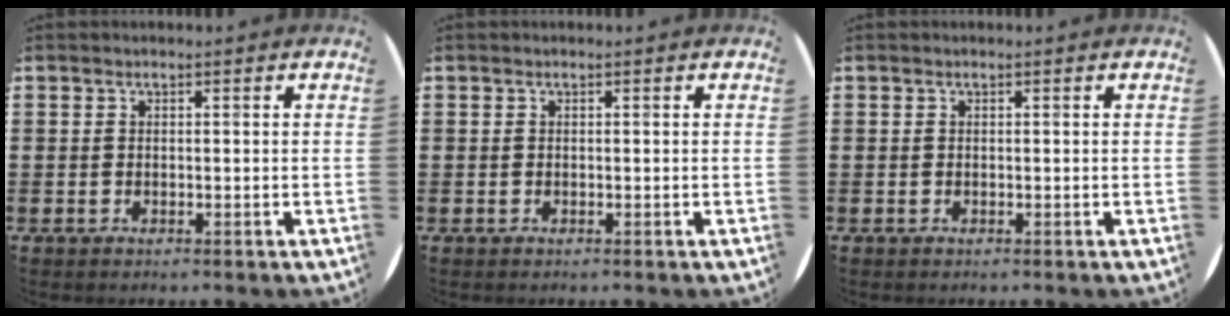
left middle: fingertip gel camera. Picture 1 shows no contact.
{"total": 0.0}
{"total": 0.0}